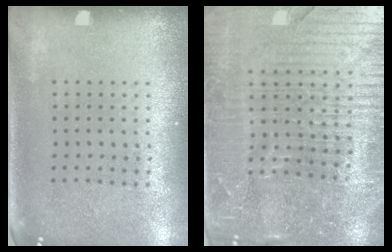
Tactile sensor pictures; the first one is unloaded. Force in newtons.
{"total": 5.8, "press": 5.2, "slide": 2.6}